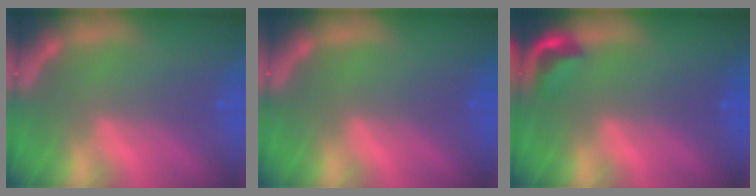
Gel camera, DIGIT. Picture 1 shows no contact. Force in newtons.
{"total": 0.0}
{"total": 2.4}